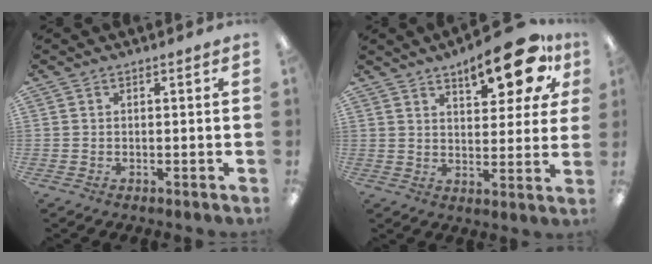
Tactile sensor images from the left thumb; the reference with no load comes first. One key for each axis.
{"total": 14.8, "fx": 9.3, "fy": 5.4, "fz": 10.2, "tx": -0.135, "ty": -0.044, "tz": 0.150}